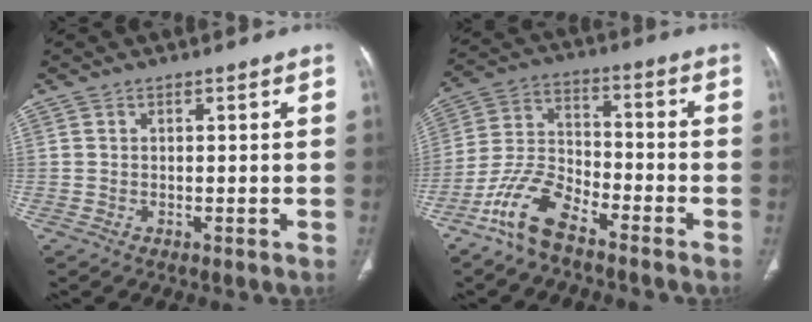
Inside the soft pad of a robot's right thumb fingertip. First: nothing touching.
{"total": 10.4, "force": [-7.3, 4.4, 5.9], "torque": [-0.130, 0.048, -0.152]}